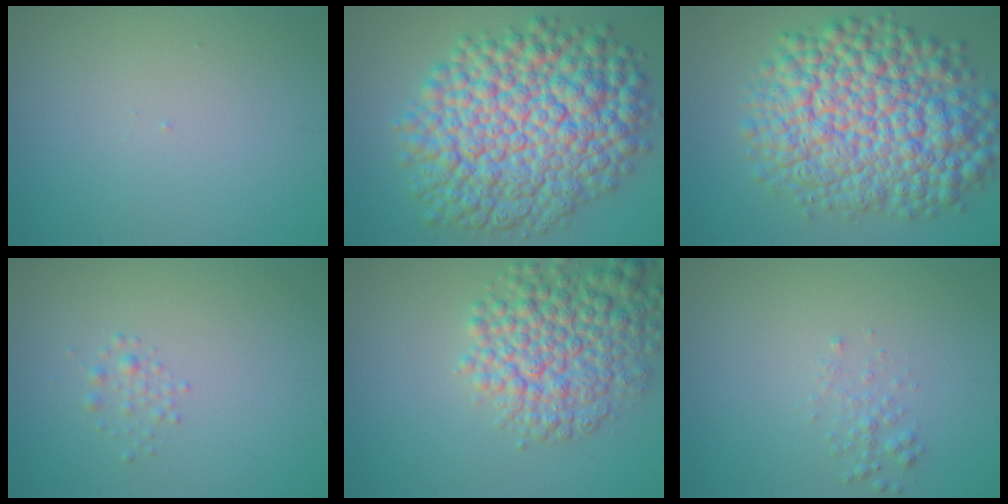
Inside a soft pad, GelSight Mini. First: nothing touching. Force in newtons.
{"total": 14.3, "press": 14.3, "slide": 0.3}
{"total": 13.6, "press": 13.6, "slide": 0.4}
{"total": 1.0, "press": 1.0, "slide": 0.0}
{"total": 7.2, "press": 7.2, "slide": 0.3}
{"total": 1.2, "press": 1.2, "slide": 0.0}